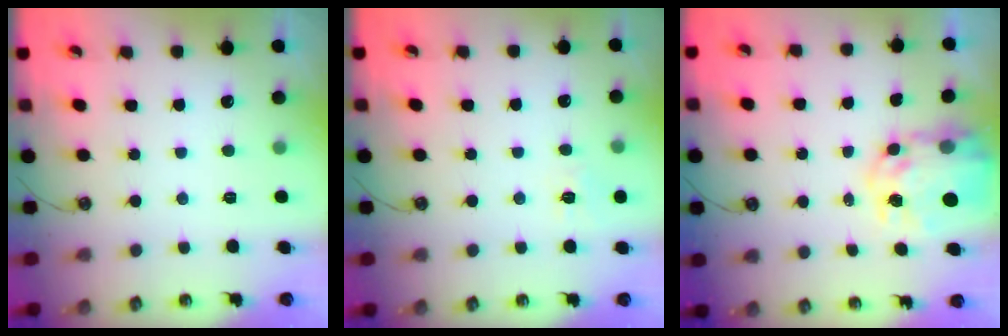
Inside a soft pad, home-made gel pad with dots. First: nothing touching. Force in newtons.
{"total": 7.9, "press": 7.9, "slide": 0.7}
{"total": 10.6, "press": 10.5, "slide": 0.8}